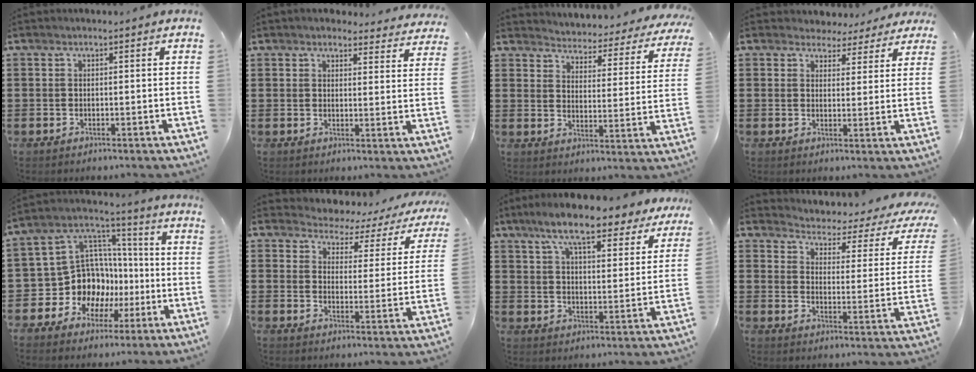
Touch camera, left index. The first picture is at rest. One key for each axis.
{"total": 3.5, "fx": 3.4, "fy": 0.8, "fz": 0.7, "tx": -0.017, "ty": -0.014, "tz": 0.060}
{"total": 3.4, "fx": 3.4, "fy": -0.1, "fz": -0.1, "tx": -0.024, "ty": -0.039, "tz": 0.051}
{"total": 3.7, "fx": 3.4, "fy": 1.4, "fz": 0.3, "tx": -0.023, "ty": -0.008, "tz": 0.062}
{"total": 12.6, "fx": -3.2, "fy": 11.3, "fz": 4.6, "tx": -0.140, "ty": -0.002, "tz": -0.048}
{"total": 2.6, "fx": 2.4, "fy": 0.9, "fz": 0.2, "tx": -0.024, "ty": -0.024, "tz": 0.031}
{"total": 10.3, "fx": 8.4, "fy": 1.6, "fz": 5.8, "tx": -0.132, "ty": -0.026, "tz": 0.147}
{"total": 2.2, "fx": 1.8, "fy": 0.7, "fz": 1.2, "tx": -0.040, "ty": -0.023, "tz": 0.018}